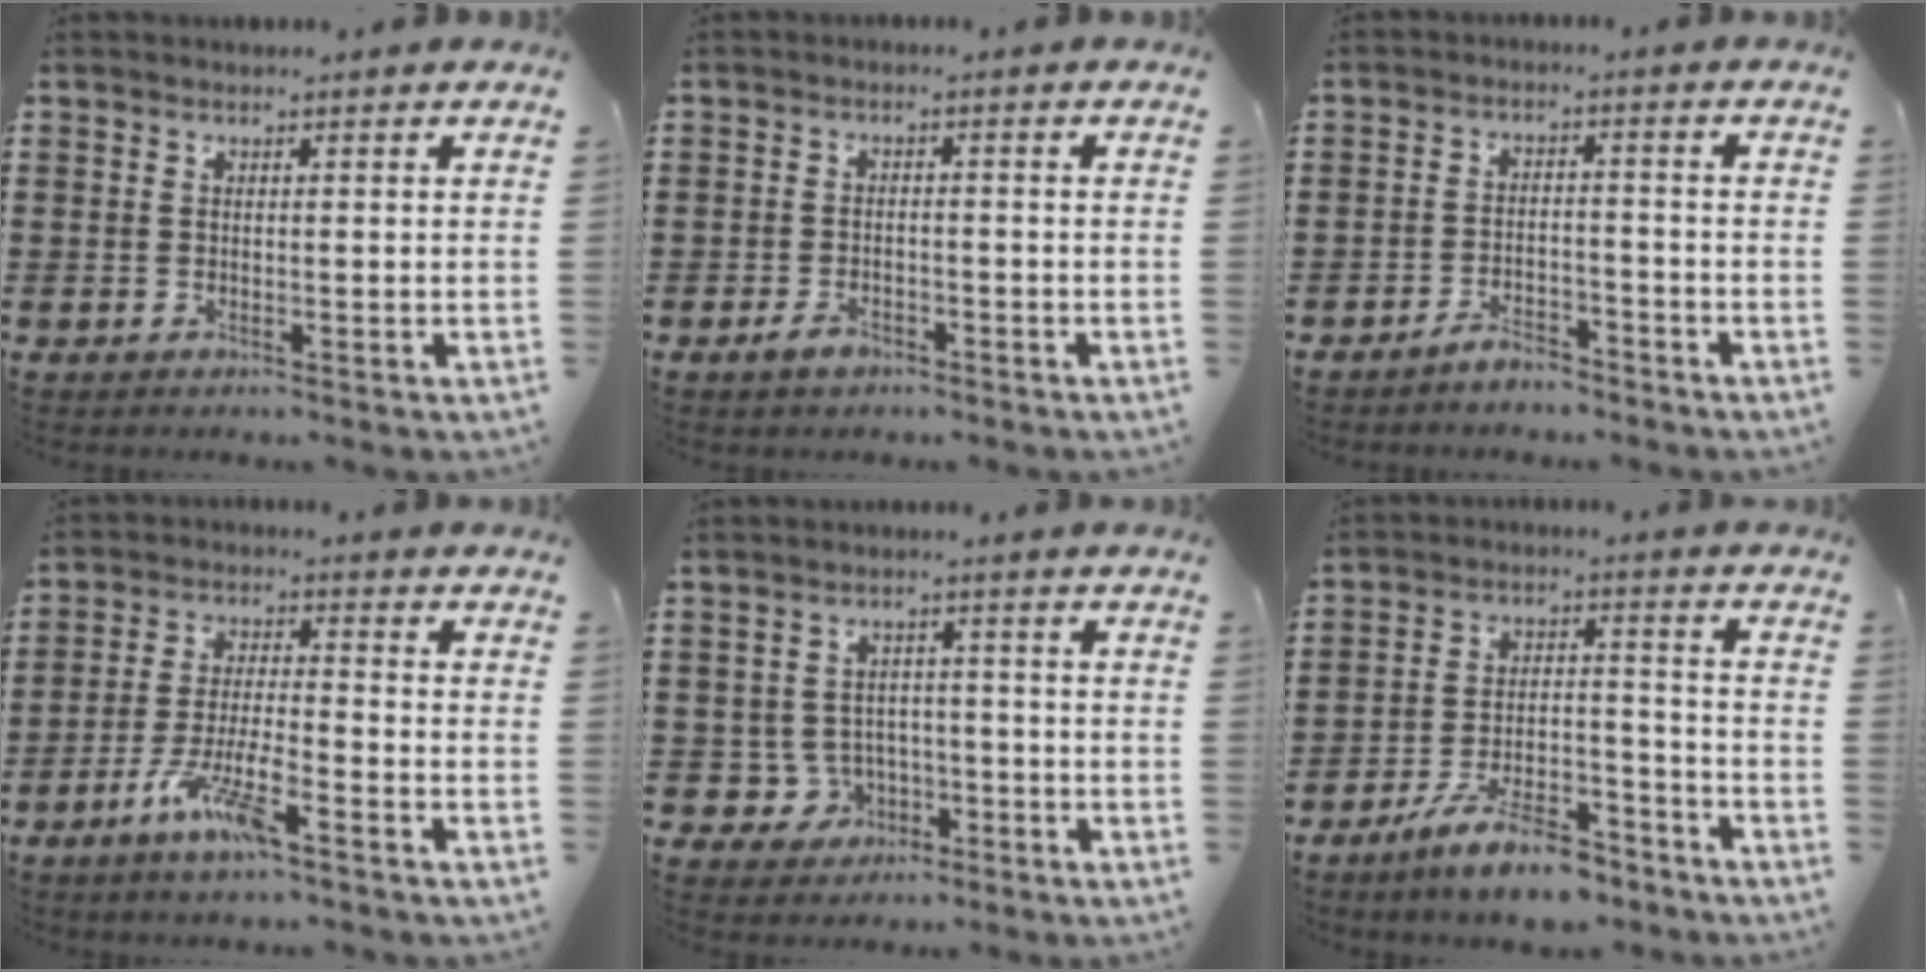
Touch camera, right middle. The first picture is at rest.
{"total": 2.1, "force": [-1.5, 1.0, 1.1], "torque": [-0.022, 0.002, -0.029]}
{"total": 3.4, "force": [-3.2, 0.7, 0.7], "torque": [-0.015, 0.008, -0.064]}
{"total": 7.4, "force": [-4.7, 1.1, 5.7], "torque": [-0.121, -0.007, -0.088]}
{"total": 4.0, "force": [-1.8, 3.5, 1.1], "torque": [-0.031, 0.007, -0.036]}
{"total": 9.1, "force": [-7.6, 1.8, 4.5], "torque": [-0.088, 0.016, -0.145]}